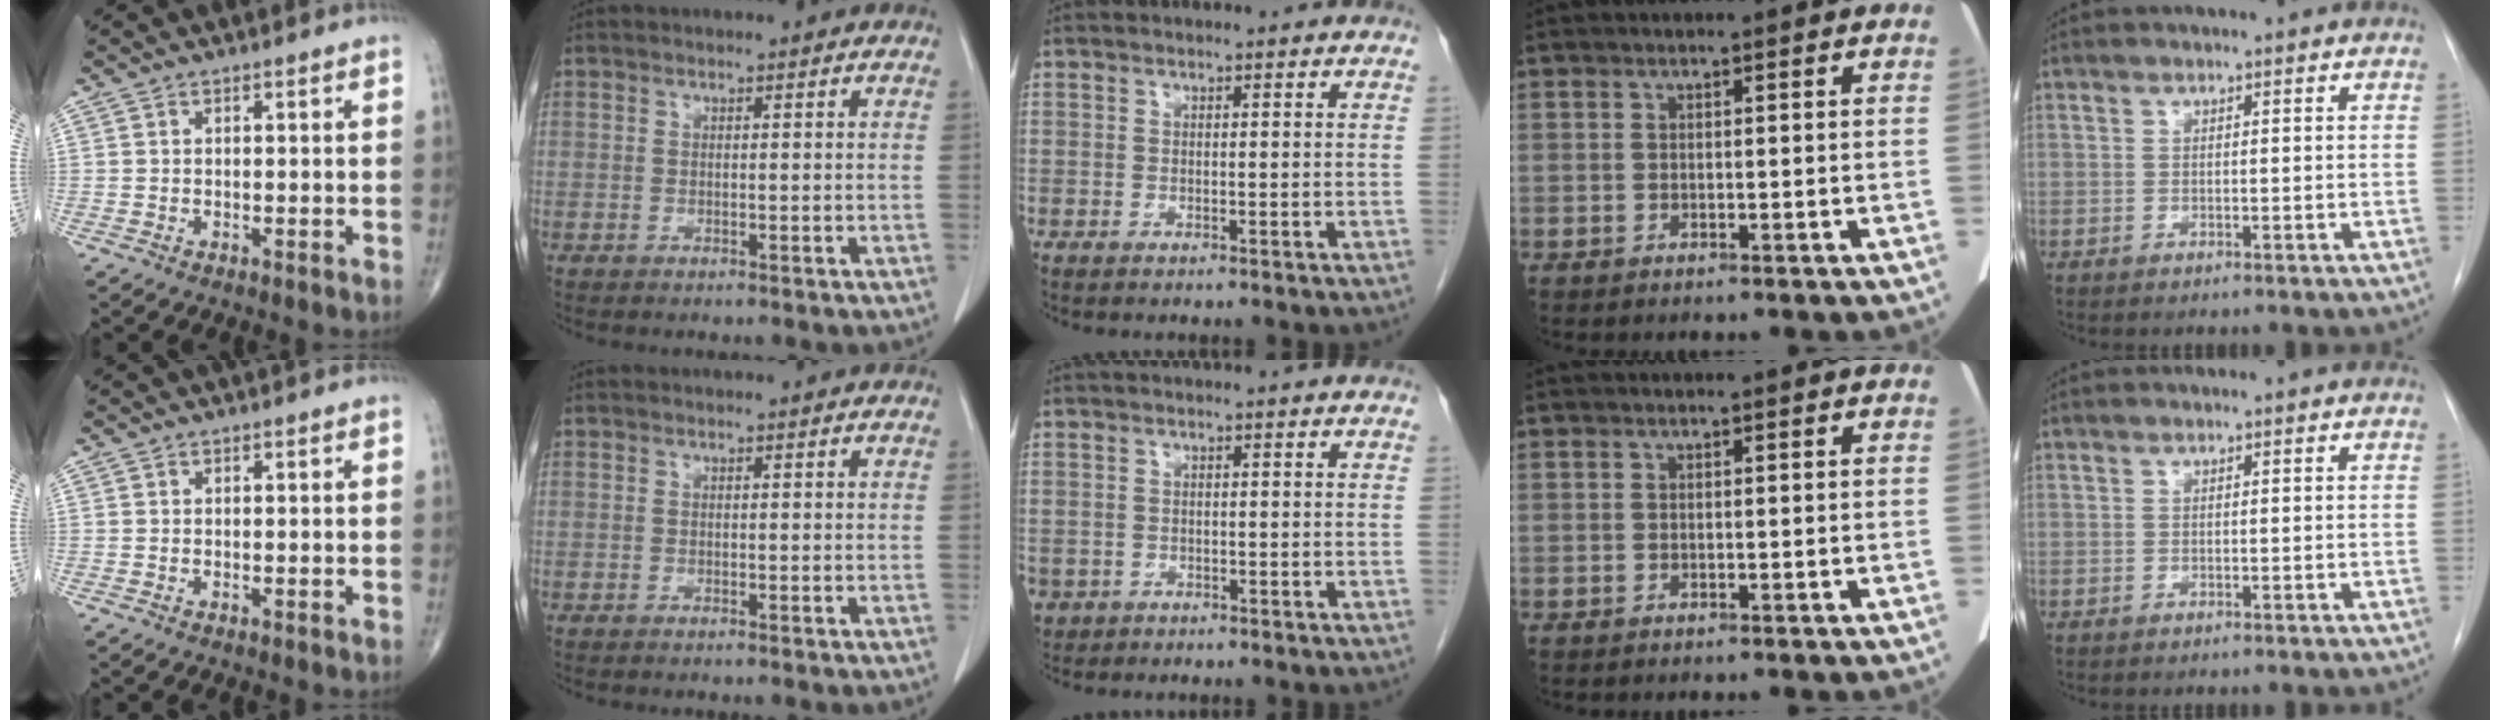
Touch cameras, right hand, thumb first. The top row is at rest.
{"middle": {"total": 2.5, "force": [-1.4, 2.1, 0.4], "torque": [-0.011, 0.001, -0.021]}}